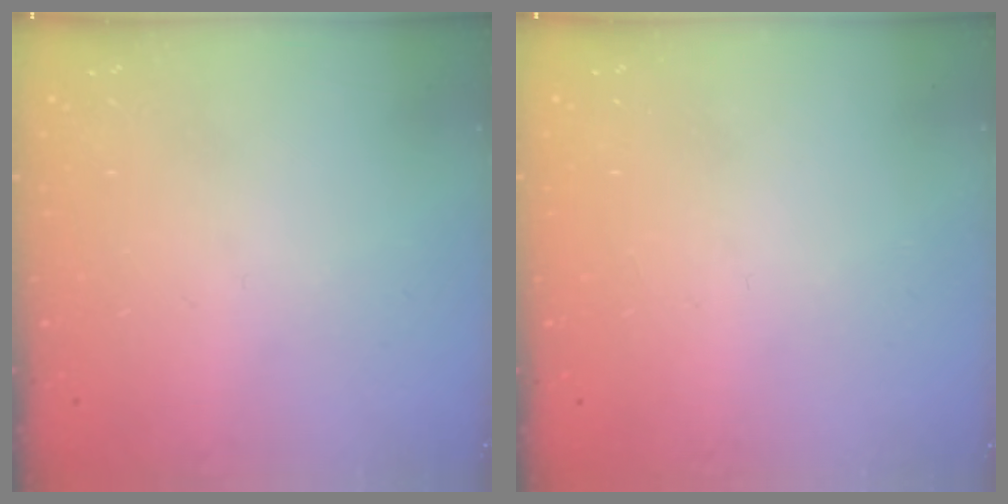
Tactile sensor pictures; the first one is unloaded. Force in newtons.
{"total": 0.0}